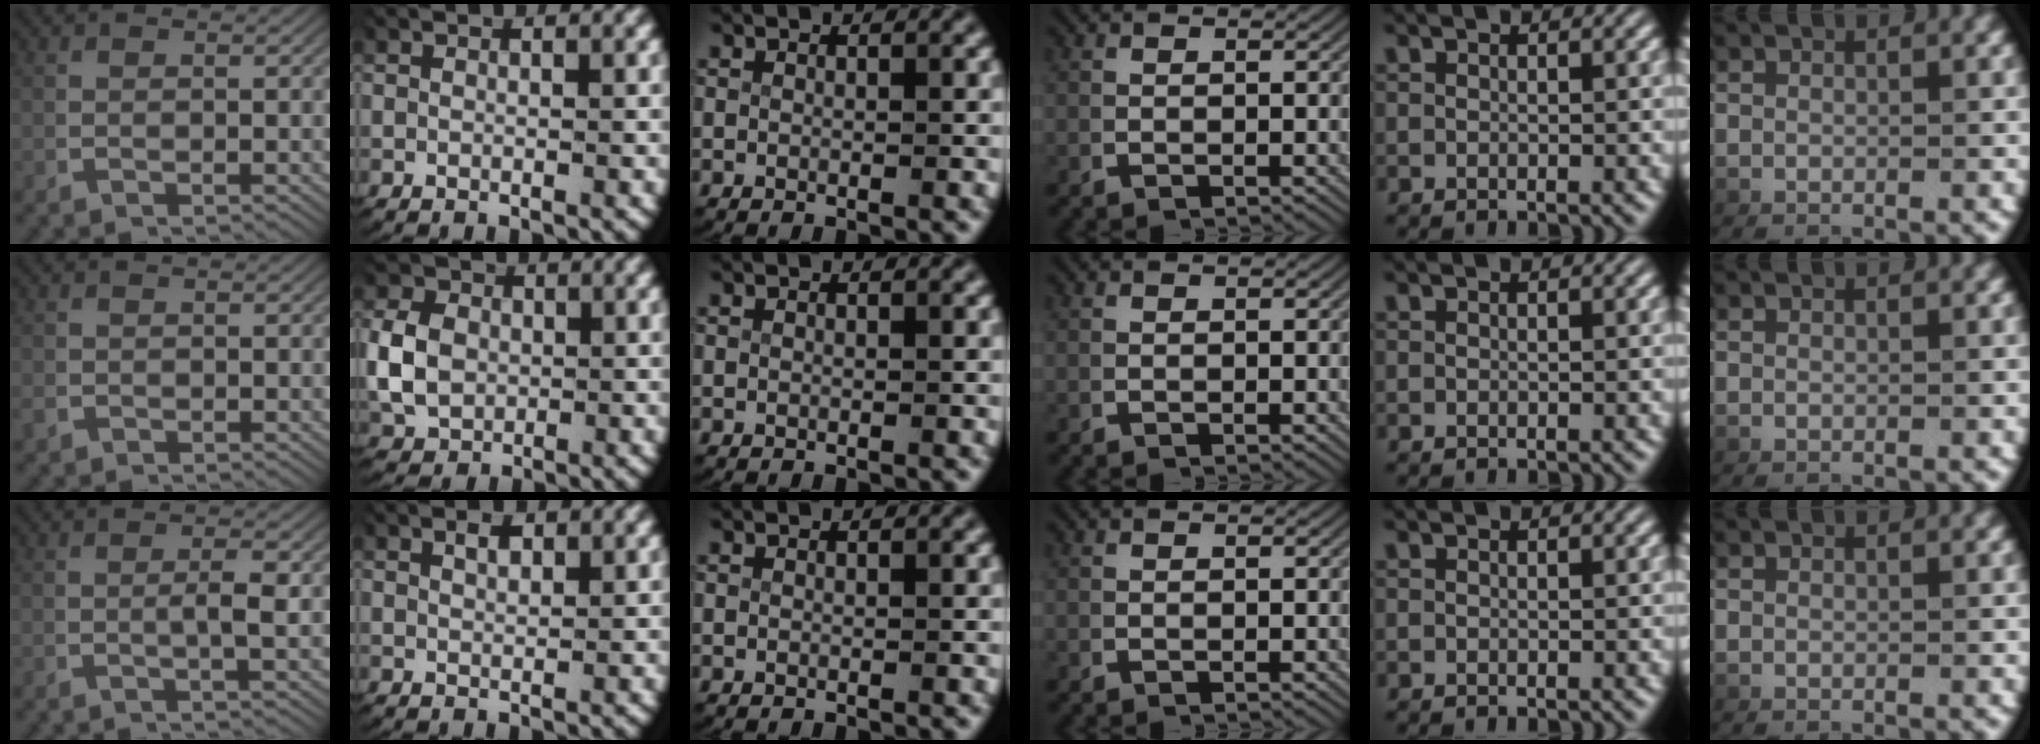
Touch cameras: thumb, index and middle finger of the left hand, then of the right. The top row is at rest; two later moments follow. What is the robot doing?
{"motion": "lift_and_place", "object": "key"}